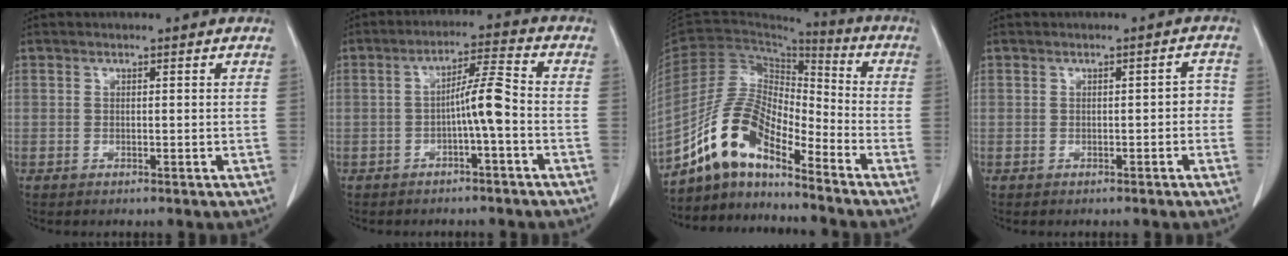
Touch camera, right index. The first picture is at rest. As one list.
[{"total": 5.8, "force": [-1.5, -0.1, 5.6], "torque": [-0.097, 0.014, -0.025]}, {"total": 11.5, "force": [-9.1, 3.1, 6.2], "torque": [-0.137, 0.026, -0.170]}, {"total": 2.1, "force": [-0.6, 1.0, 1.7], "torque": [-0.018, 0.011, -0.007]}]